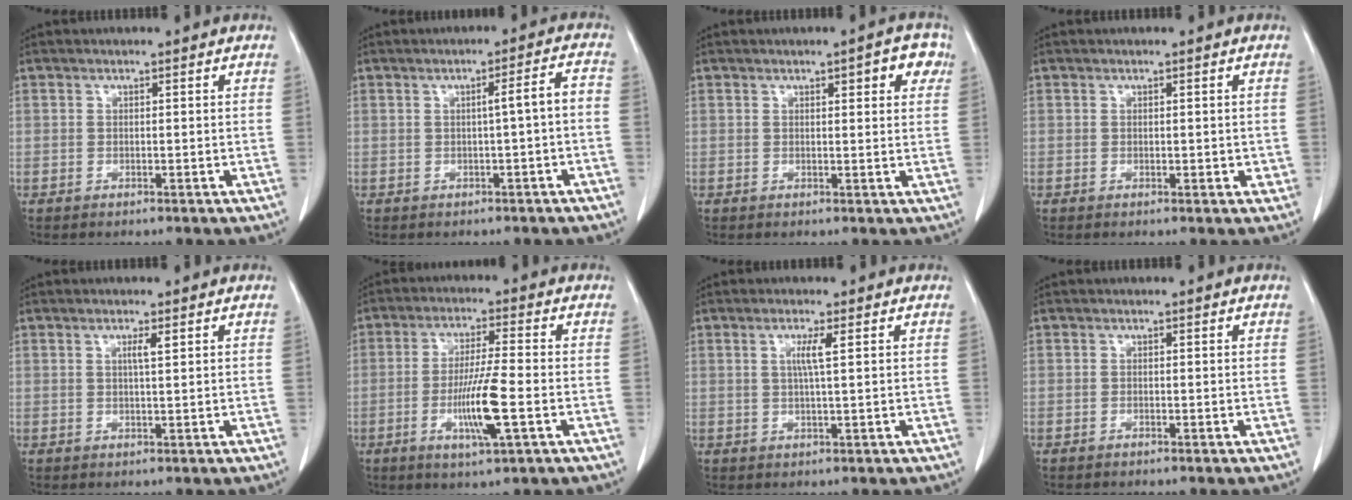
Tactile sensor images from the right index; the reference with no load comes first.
{"total": 3.5, "force": [-0.6, 0.0, 3.4], "torque": [-0.047, 0.009, -0.007]}
{"total": 4.2, "force": [2.0, 1.2, 3.5], "torque": [-0.040, 0.008, 0.022]}
{"total": 1.4, "force": [0.2, 0.9, 1.0], "torque": [-0.004, 0.001, 0.006]}
{"total": 1.6, "force": [0.7, -0.1, 1.5], "torque": [-0.027, 0.000, 0.011]}
{"total": 8.8, "force": [-2.4, 0.0, 8.5], "torque": [-0.156, -0.011, -0.044]}
{"total": 2.8, "force": [0.7, -0.4, 2.6], "torque": [-0.053, -0.001, 0.013]}
{"total": 0.0}